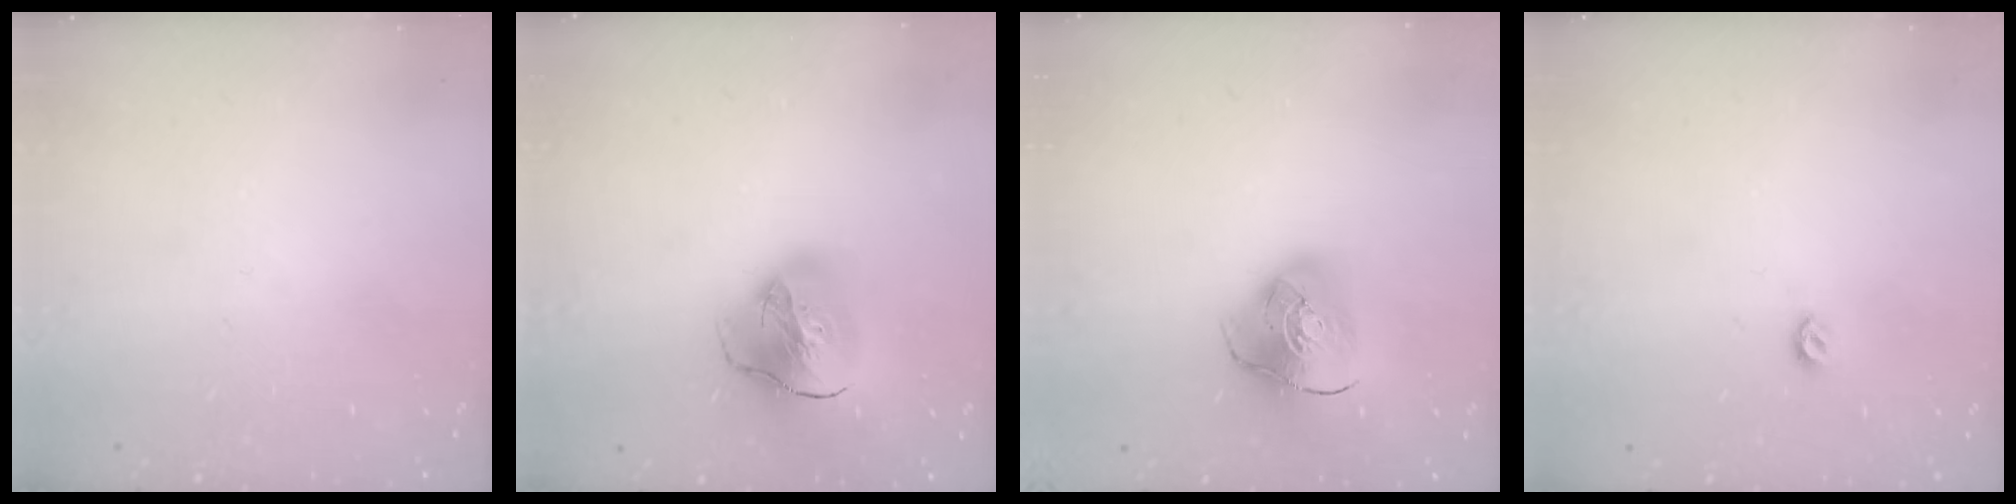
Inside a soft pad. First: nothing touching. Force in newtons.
{"total": 20.3, "press": 20.2, "slide": 2.2}
{"total": 12.9, "press": 12.8, "slide": 1.8}
{"total": 4.9, "press": 4.8, "slide": 0.8}